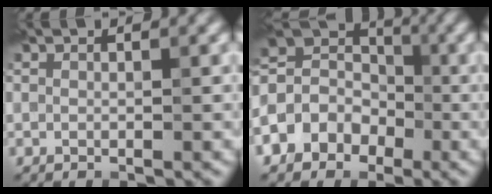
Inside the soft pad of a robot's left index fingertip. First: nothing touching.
{"total": 6.7, "force": [-2.4, 5.4, 3.1], "torque": [-0.045, 0.009, -0.062]}